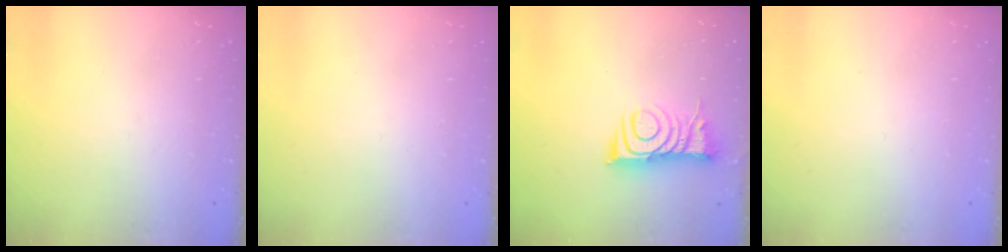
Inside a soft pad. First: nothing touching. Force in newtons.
{"total": 1.6, "press": 1.6, "slide": 0.1}
{"total": 9.8, "press": 9.8, "slide": 0.2}
{"total": 1.5, "press": 1.5, "slide": 0.1}